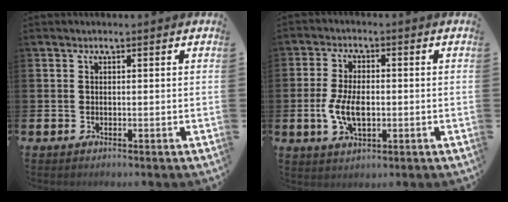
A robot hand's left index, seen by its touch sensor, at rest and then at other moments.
{"total": 5.9, "force": [-0.6, 3.2, 4.9], "torque": [-0.095, 0.000, -0.015]}